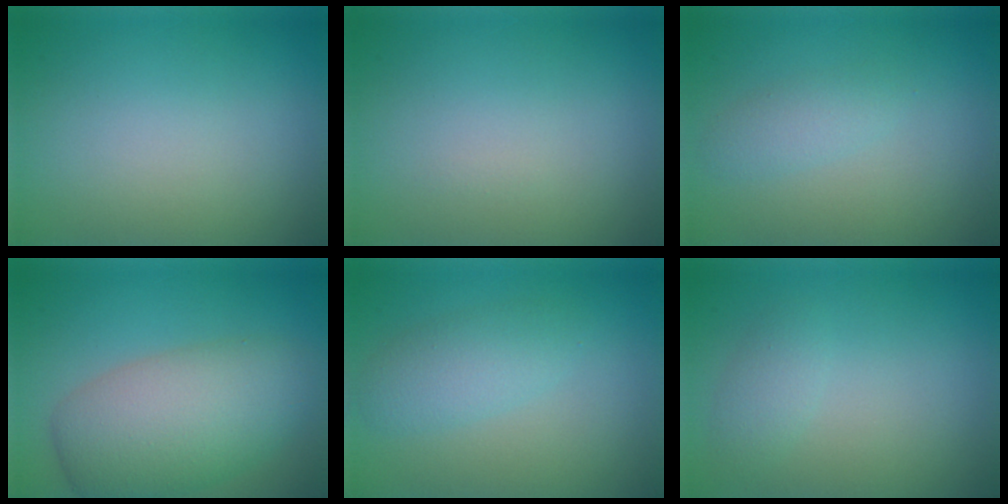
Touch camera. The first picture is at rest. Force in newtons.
{"total": 0.0}
{"total": 1.5, "press": 1.5, "slide": 0.1}
{"total": 7.7, "press": 7.7, "slide": 0.7}
{"total": 2.7, "press": 2.7, "slide": 0.1}
{"total": 1.5, "press": 1.5, "slide": 0.1}